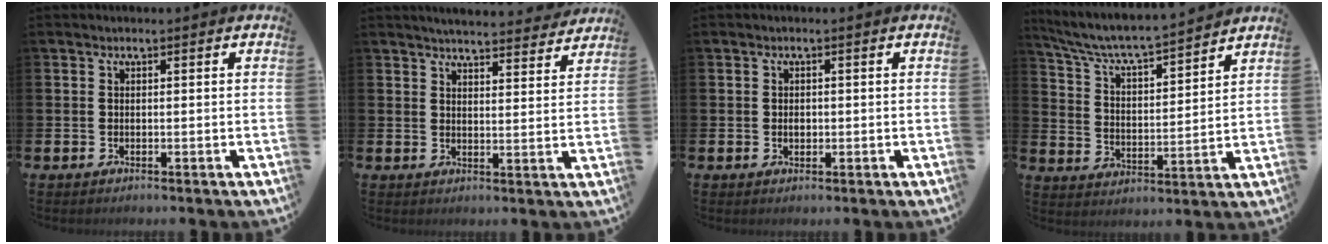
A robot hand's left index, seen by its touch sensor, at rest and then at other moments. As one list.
[{"total": 4.8, "force": [4.8, 0.3, 0.5], "torque": [-0.011, -0.032, 0.084]}, {"total": 1.2, "force": [-0.1, 0.9, 0.8], "torque": [-0.004, 0.002, -0.006]}, {"total": 6.5, "force": [6.2, 0.4, 1.9], "torque": [-0.070, -0.050, 0.103]}]